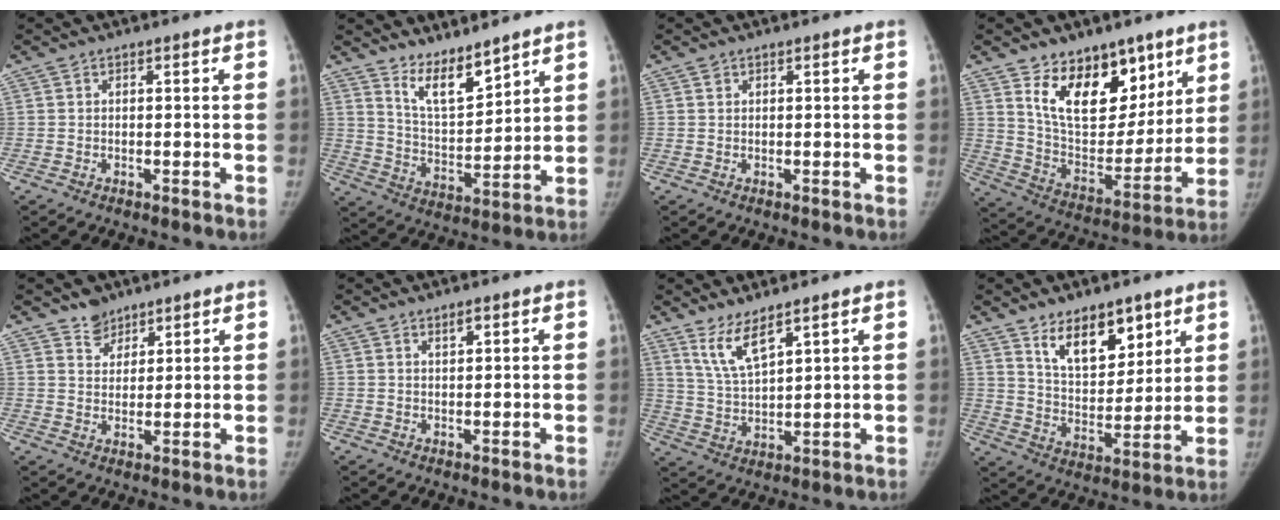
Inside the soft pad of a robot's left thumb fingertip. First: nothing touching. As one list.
[{"total": 9.0, "force": [7.3, 2.4, 4.6], "torque": [-0.064, -0.071, 0.147]}, {"total": 0.5, "force": [0.3, 0.4, 0.1], "torque": [0.001, -0.001, 0.004]}, {"total": 19.0, "force": [10.9, 11.1, 10.9], "torque": [-0.106, -0.074, 0.192]}, {"total": 4.0, "force": [3.2, 2.4, 0.4], "torque": [0.022, -0.025, 0.053]}, {"total": 1.4, "force": [1.1, 0.4, 0.7], "torque": [-0.007, -0.009, 0.020]}, {"total": 6.8, "force": [4.8, 1.6, 4.6], "torque": [-0.083, -0.036, 0.102]}, {"total": 12.7, "force": [7.8, 6.8, 7.5], "torque": [-0.074, -0.059, 0.140]}]